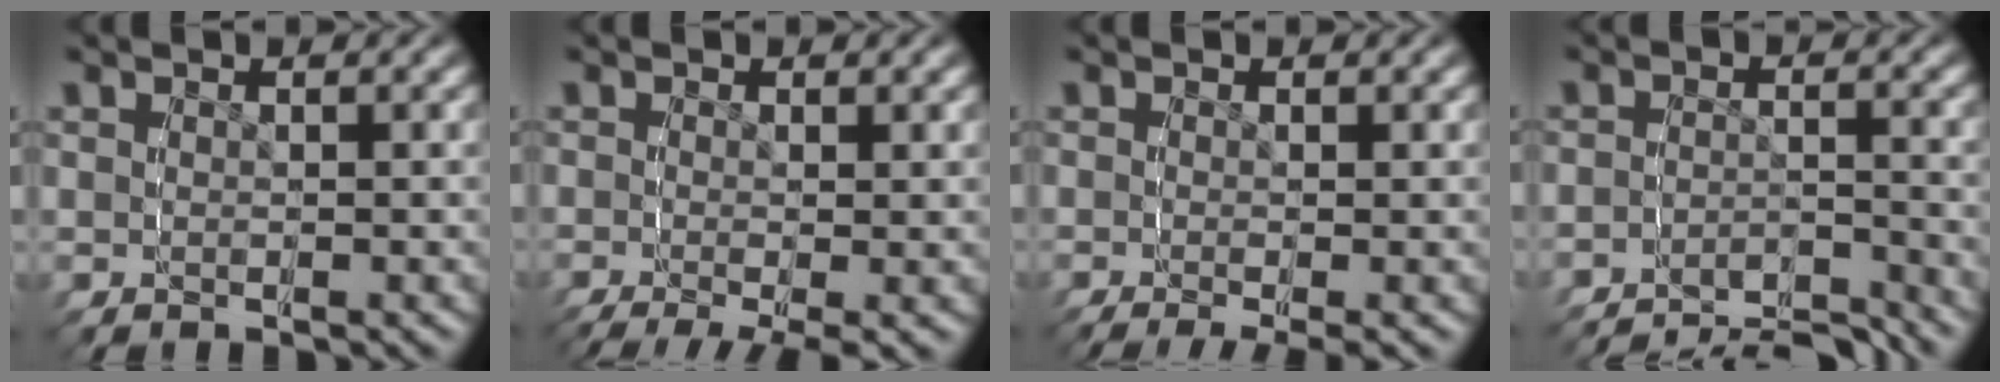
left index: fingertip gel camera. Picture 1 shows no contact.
{"total": 4.7, "force": [-3.6, 1.1, 2.7], "torque": [-0.043, -0.020, -0.047]}
{"total": 3.0, "force": [-2.4, 0.4, 1.8], "torque": [-0.026, -0.007, -0.034]}
{"total": 10.1, "force": [-9.8, 1.8, 1.5], "torque": [0.007, -0.020, -0.161]}